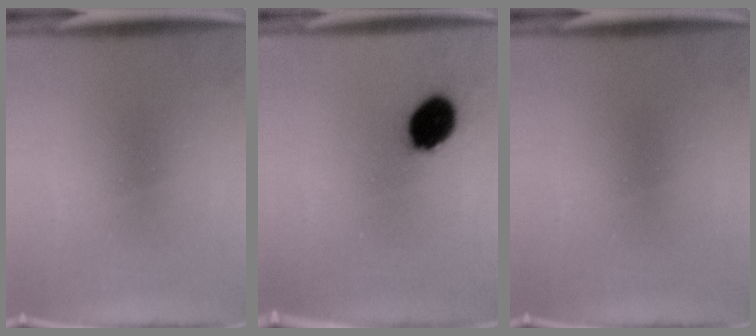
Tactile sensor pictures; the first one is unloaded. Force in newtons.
{"total": 10.8}
{"total": 0.0}